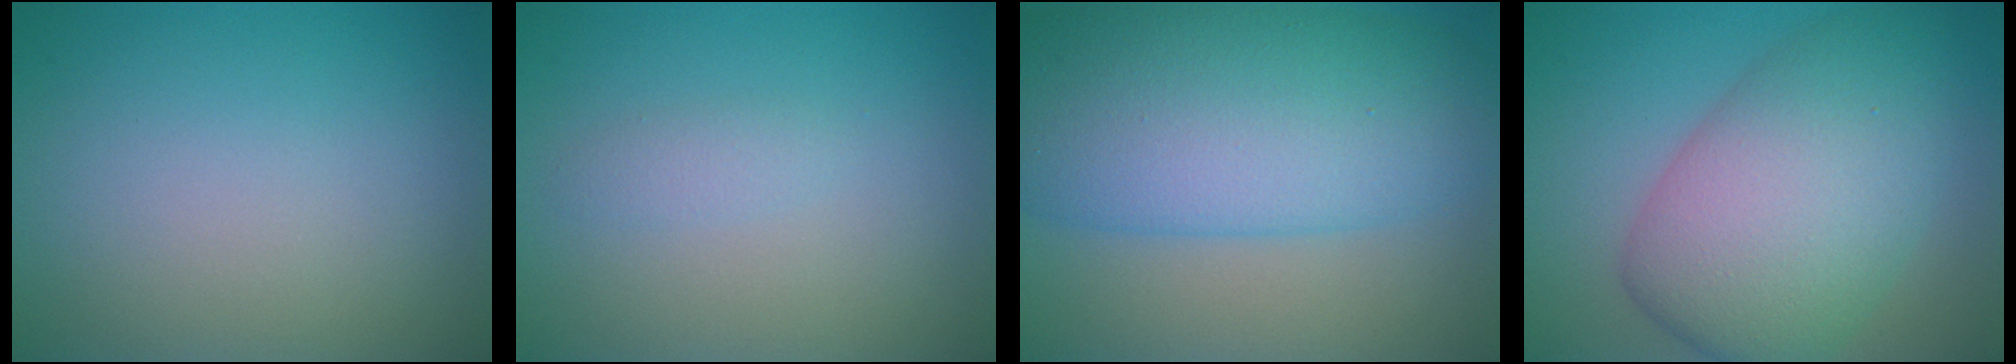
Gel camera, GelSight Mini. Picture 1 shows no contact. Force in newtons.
{"total": 0.9, "press": 0.9, "slide": 0.0}
{"total": 12.1, "press": 12.1, "slide": 0.3}
{"total": 9.8, "press": 9.8, "slide": 0.2}